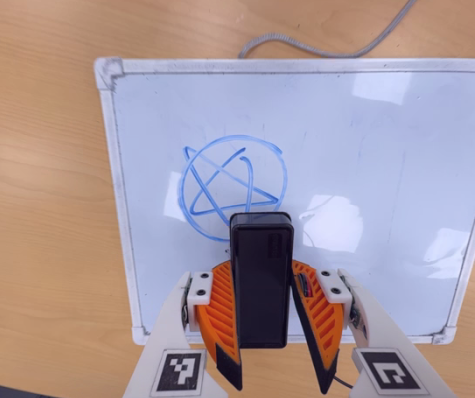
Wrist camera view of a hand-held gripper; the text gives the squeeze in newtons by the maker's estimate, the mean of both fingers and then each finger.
{"total": 5.2, "left": 4.5, "right": 5.8}